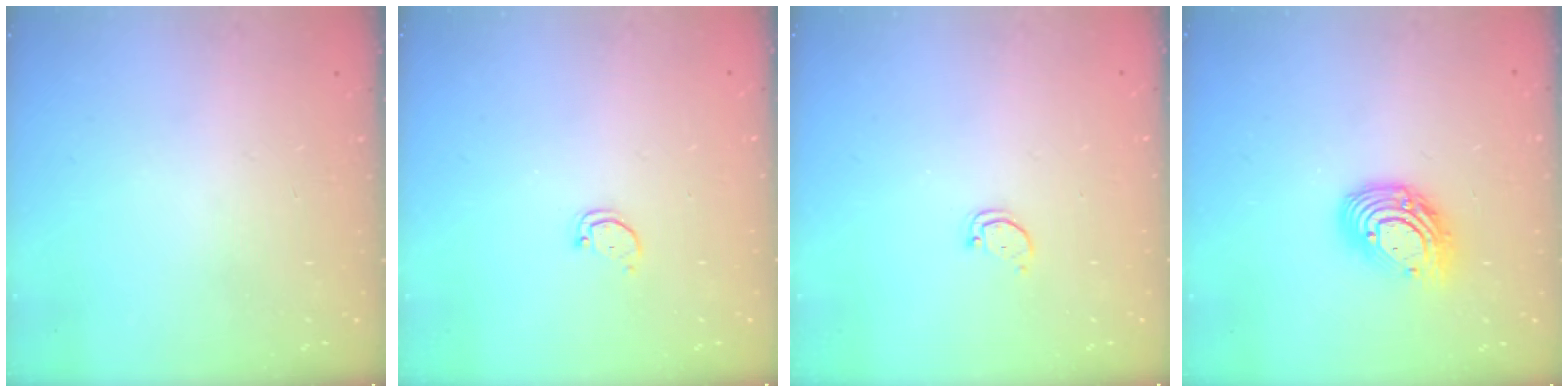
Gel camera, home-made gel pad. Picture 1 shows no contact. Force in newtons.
{"total": 1.8, "press": 1.8, "slide": 0.1}
{"total": 1.8, "press": 1.8, "slide": 0.1}
{"total": 12.0, "press": 11.9, "slide": 1.0}